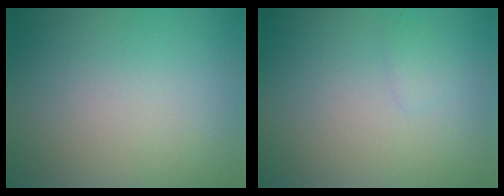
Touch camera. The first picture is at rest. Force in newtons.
{"total": 0.8, "press": 0.8, "slide": 0.0}